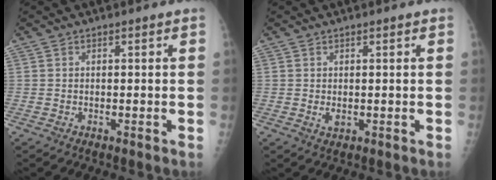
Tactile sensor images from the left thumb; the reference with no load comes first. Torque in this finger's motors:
{"motor_torque": [0.10, 0.27, 0.20, 0.20, 0.00]}